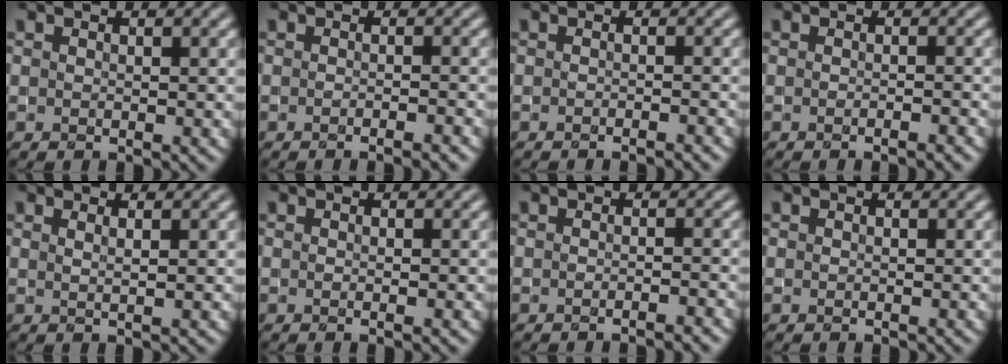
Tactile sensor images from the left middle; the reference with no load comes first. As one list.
[{"total": 1.9, "force": [-1.2, 0.4, 1.4], "torque": [-0.010, -0.001, -0.024]}, {"total": 1.5, "force": [-1.3, 0.2, 0.7], "torque": [-0.003, -0.003, -0.021]}, {"total": 1.3, "force": [-0.8, 0.3, 0.9], "torque": [-0.006, -0.005, -0.019]}, {"total": 1.3, "force": [0.6, 0.4, 1.0], "torque": [-0.008, 0.001, 0.006]}, {"total": 0.8, "force": [-0.1, 0.2, 0.7], "torque": [-0.009, -0.004, -0.003]}, {"total": 1.7, "force": [-1.2, 0.4, 1.1], "torque": [-0.005, -0.002, -0.022]}, {"total": 0.0}]